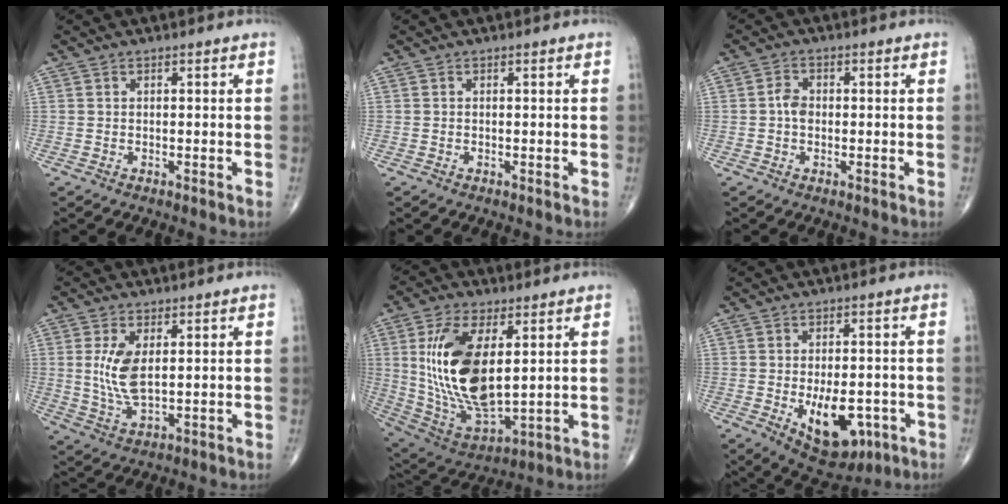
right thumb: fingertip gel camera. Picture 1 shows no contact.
{"total": 0.0}
{"total": 2.8, "force": [-0.2, 2.0, 1.9], "torque": [-0.028, 0.008, -0.010]}
{"total": 7.6, "force": [1.4, 3.6, 6.5], "torque": [-0.134, -0.013, 0.035]}
{"total": 19.9, "force": [3.7, 9.4, 17.1], "torque": [-0.331, -0.023, 0.083]}
{"total": 12.3, "force": [-3.6, 6.8, 9.7], "torque": [-0.118, 0.003, -0.036]}